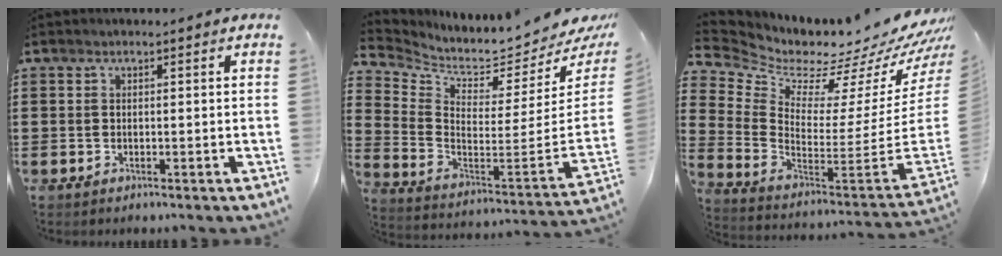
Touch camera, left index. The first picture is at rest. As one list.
[{"total": 3.3, "force": [3.0, 0.8, 1.3], "torque": [-0.043, -0.062, 0.038]}, {"total": 5.1, "force": [4.8, 1.0, 1.4], "torque": [-0.049, -0.076, 0.070]}]